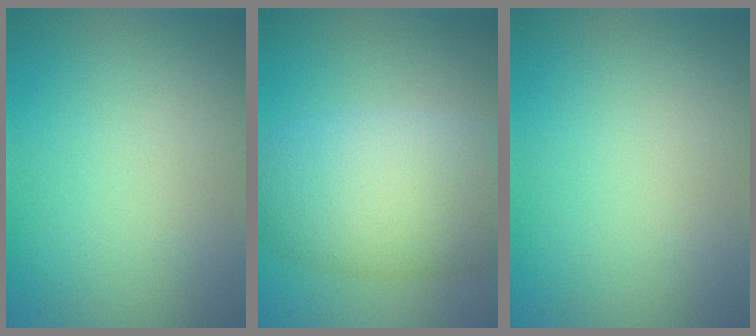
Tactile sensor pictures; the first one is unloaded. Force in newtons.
{"total": 8.5, "press": 8.5, "slide": 0.4}
{"total": 0.0}